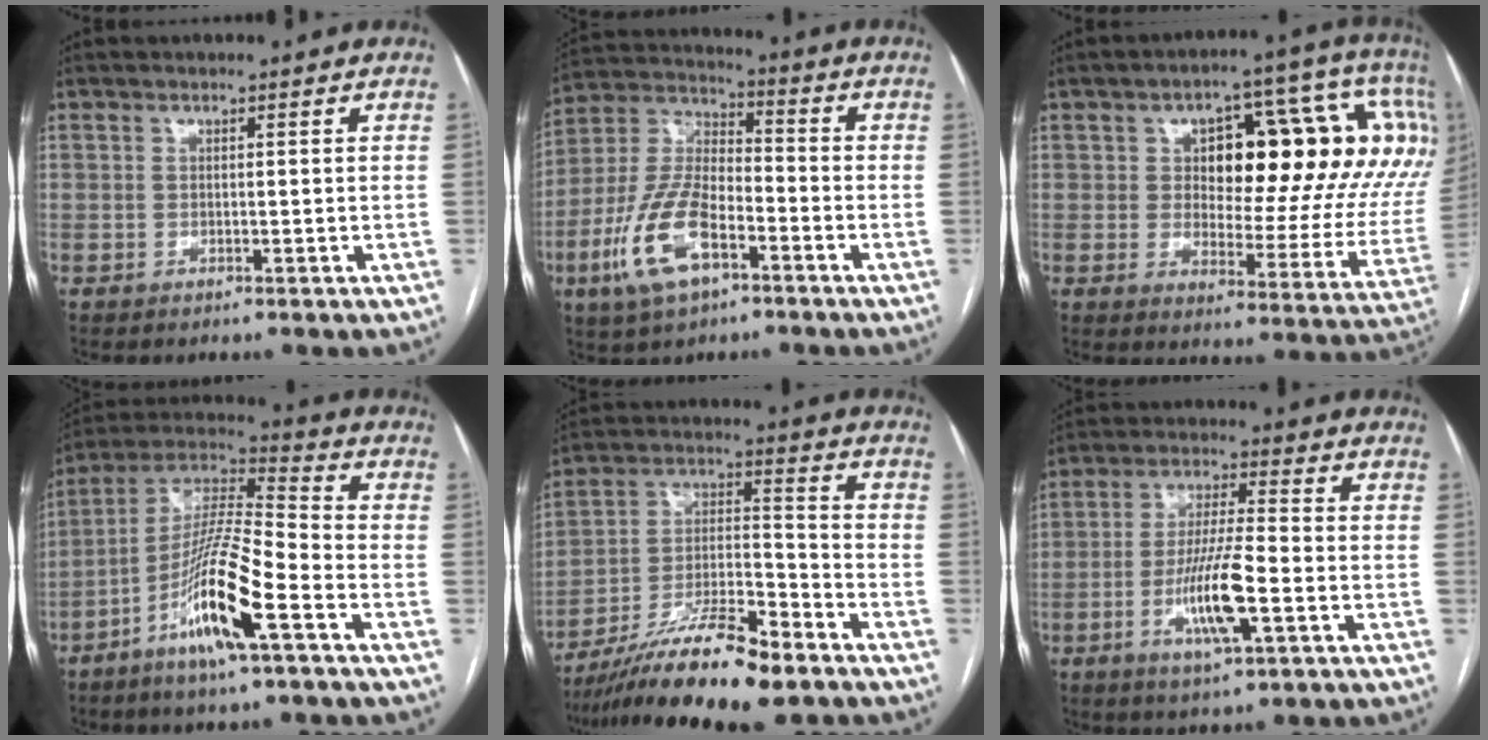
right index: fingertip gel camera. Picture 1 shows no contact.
{"total": 14.2, "force": [-6.3, 6.1, 11.1], "torque": [-0.248, 0.008, -0.116]}
{"total": 24.7, "force": [6.6, 9.7, 21.7], "torque": [-0.233, 0.060, 0.108]}
{"total": 14.4, "force": [-6.6, 0.9, 12.8], "torque": [-0.255, -0.006, -0.126]}
{"total": 16.6, "force": [-12.4, 2.3, 10.8], "torque": [-0.207, -0.011, -0.219]}
{"total": 12.6, "force": [-5.1, 0.8, 11.5], "torque": [-0.229, -0.004, -0.093]}